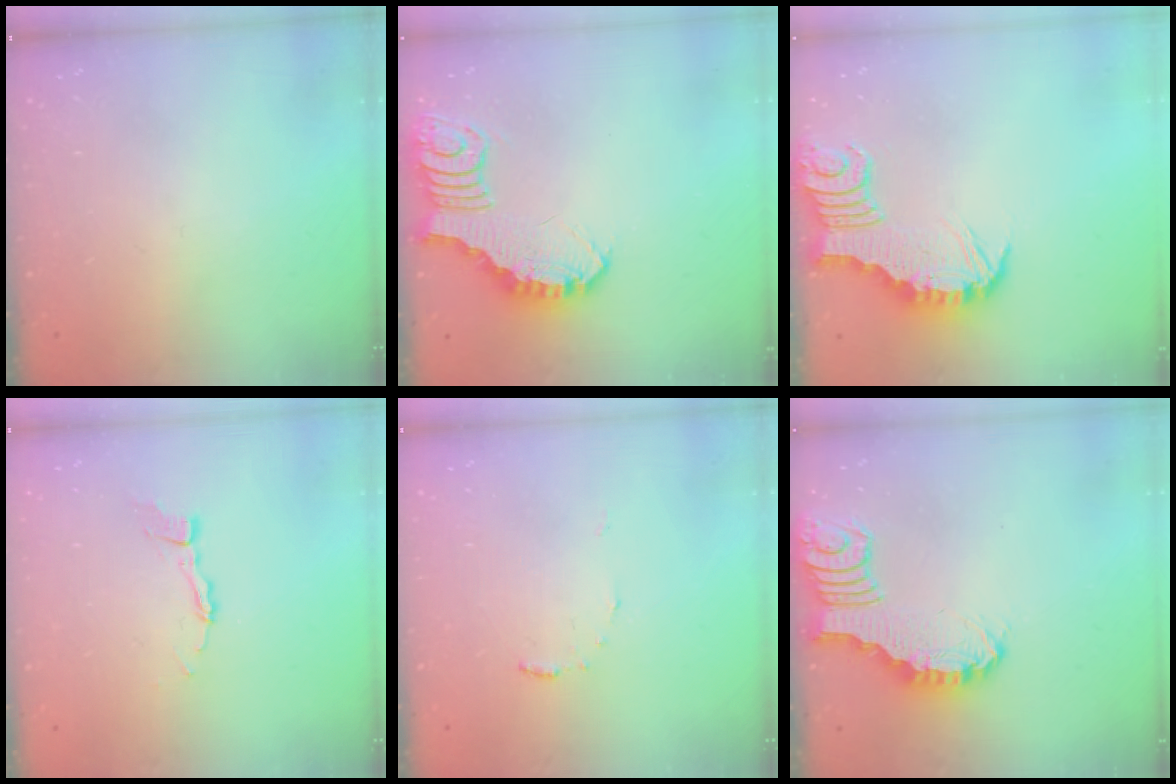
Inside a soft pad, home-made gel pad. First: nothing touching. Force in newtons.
{"total": 3.7, "press": 3.6, "slide": 0.5}
{"total": 3.4, "press": 3.4, "slide": 0.1}
{"total": 4.0, "press": 4.0, "slide": 0.2}
{"total": 3.8, "press": 3.8, "slide": 0.3}
{"total": 2.0, "press": 2.0, "slide": 0.1}